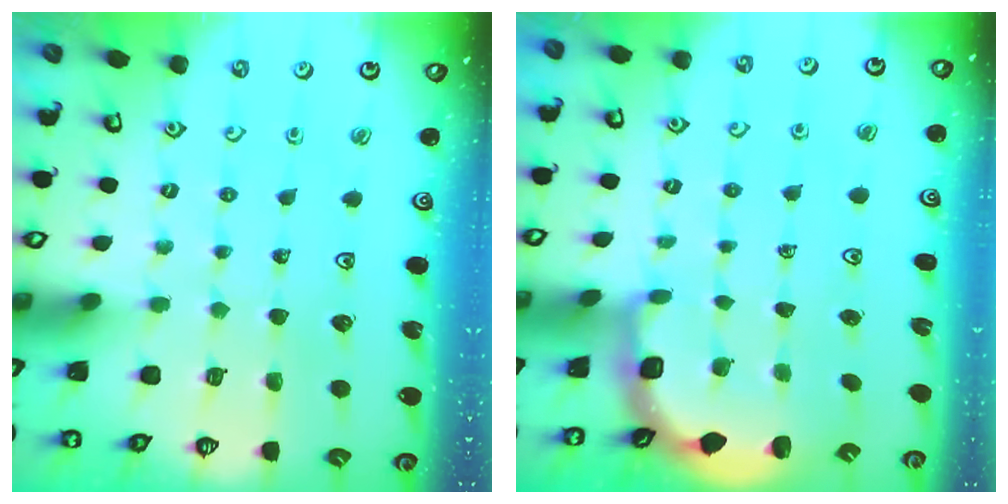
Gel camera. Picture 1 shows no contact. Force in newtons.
{"total": 2.9, "press": 2.3, "slide": 1.7}